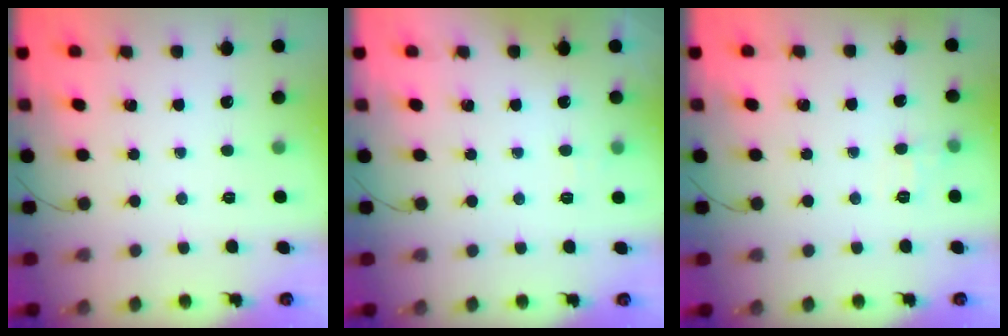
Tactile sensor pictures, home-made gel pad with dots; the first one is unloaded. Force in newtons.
{"total": 2.6, "press": 2.1, "slide": 1.5}
{"total": 6.2, "press": 5.9, "slide": 1.8}